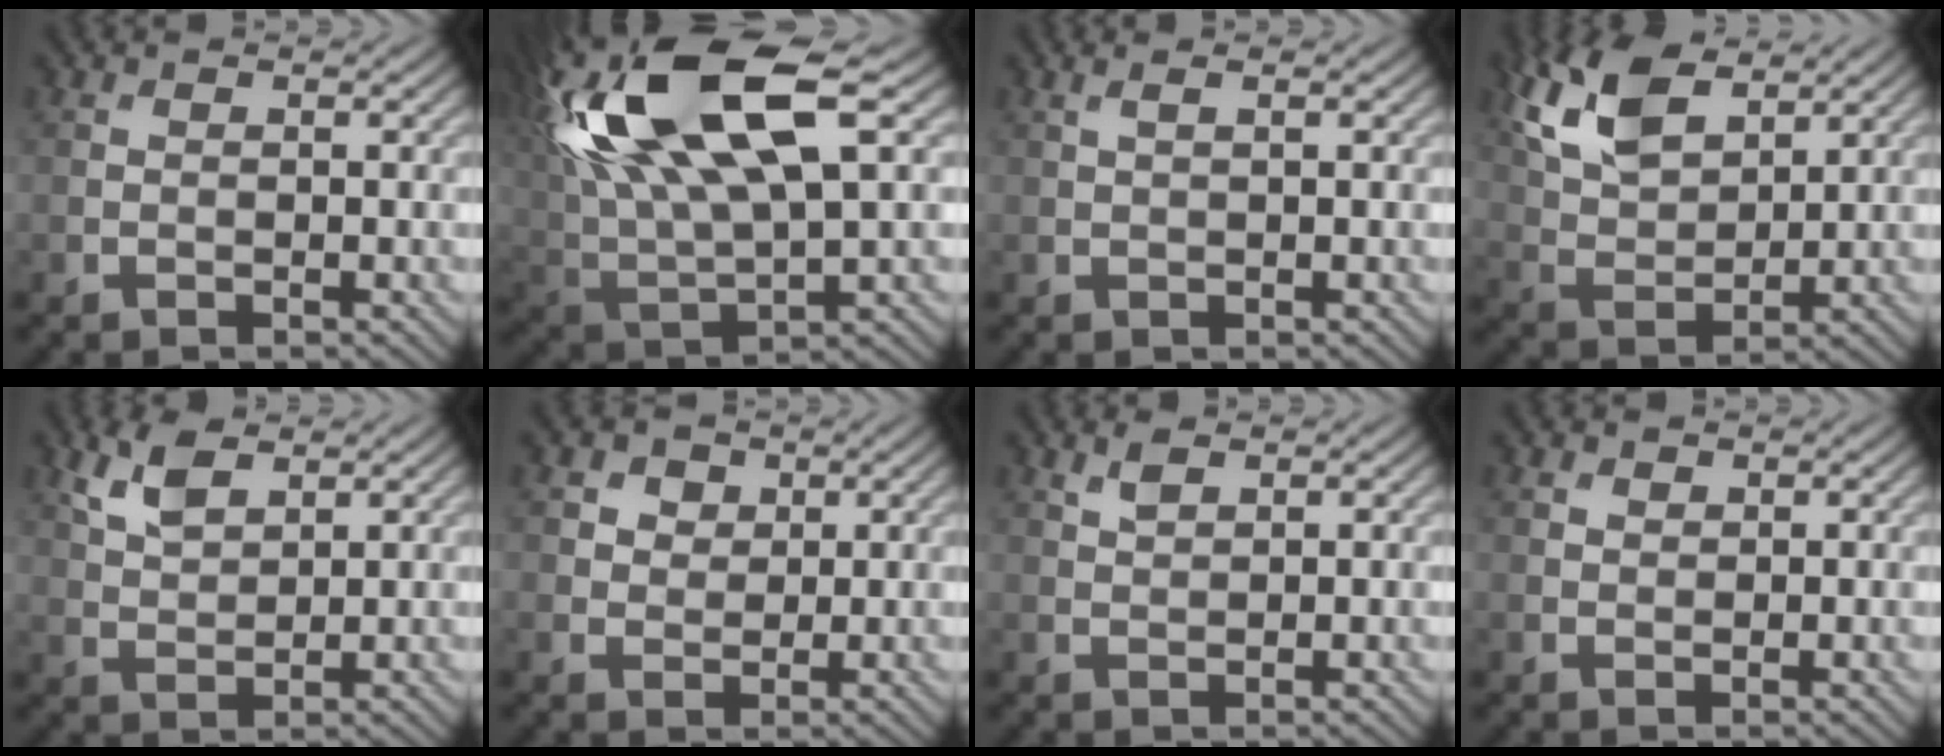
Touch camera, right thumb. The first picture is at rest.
{"total": 17.3, "force": [7.3, 7.1, 14.0], "torque": [-0.303, 0.015, 0.133]}
{"total": 1.3, "force": [0.6, 0.2, 1.1], "torque": [-0.021, 0.004, 0.010]}
{"total": 10.0, "force": [5.5, 4.9, 6.8], "torque": [-0.177, 0.012, 0.114]}
{"total": 4.6, "force": [2.7, 2.1, 3.0], "torque": [-0.078, 0.004, 0.059]}
{"total": 3.2, "force": [1.6, 2.5, 1.2], "torque": [-0.027, -0.006, 0.029]}
{"total": 1.5, "force": [1.0, 0.6, 1.0], "torque": [-0.028, 0.002, 0.023]}
{"total": 0.9, "force": [0.7, 0.5, 0.2], "torque": [-0.005, -0.001, 0.015]}